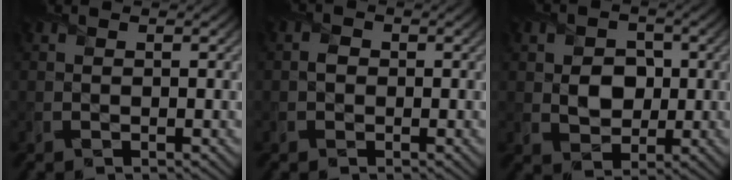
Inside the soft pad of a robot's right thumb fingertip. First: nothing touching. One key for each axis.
{"total": 1.1, "fx": -0.3, "fy": 1.0, "fz": 0.4, "tx": -0.009, "ty": -0.002, "tz": -0.011}
{"total": 4.6, "fx": 0.1, "fy": 3.8, "fz": 2.5, "tx": -0.055, "ty": -0.005, "tz": -0.009}